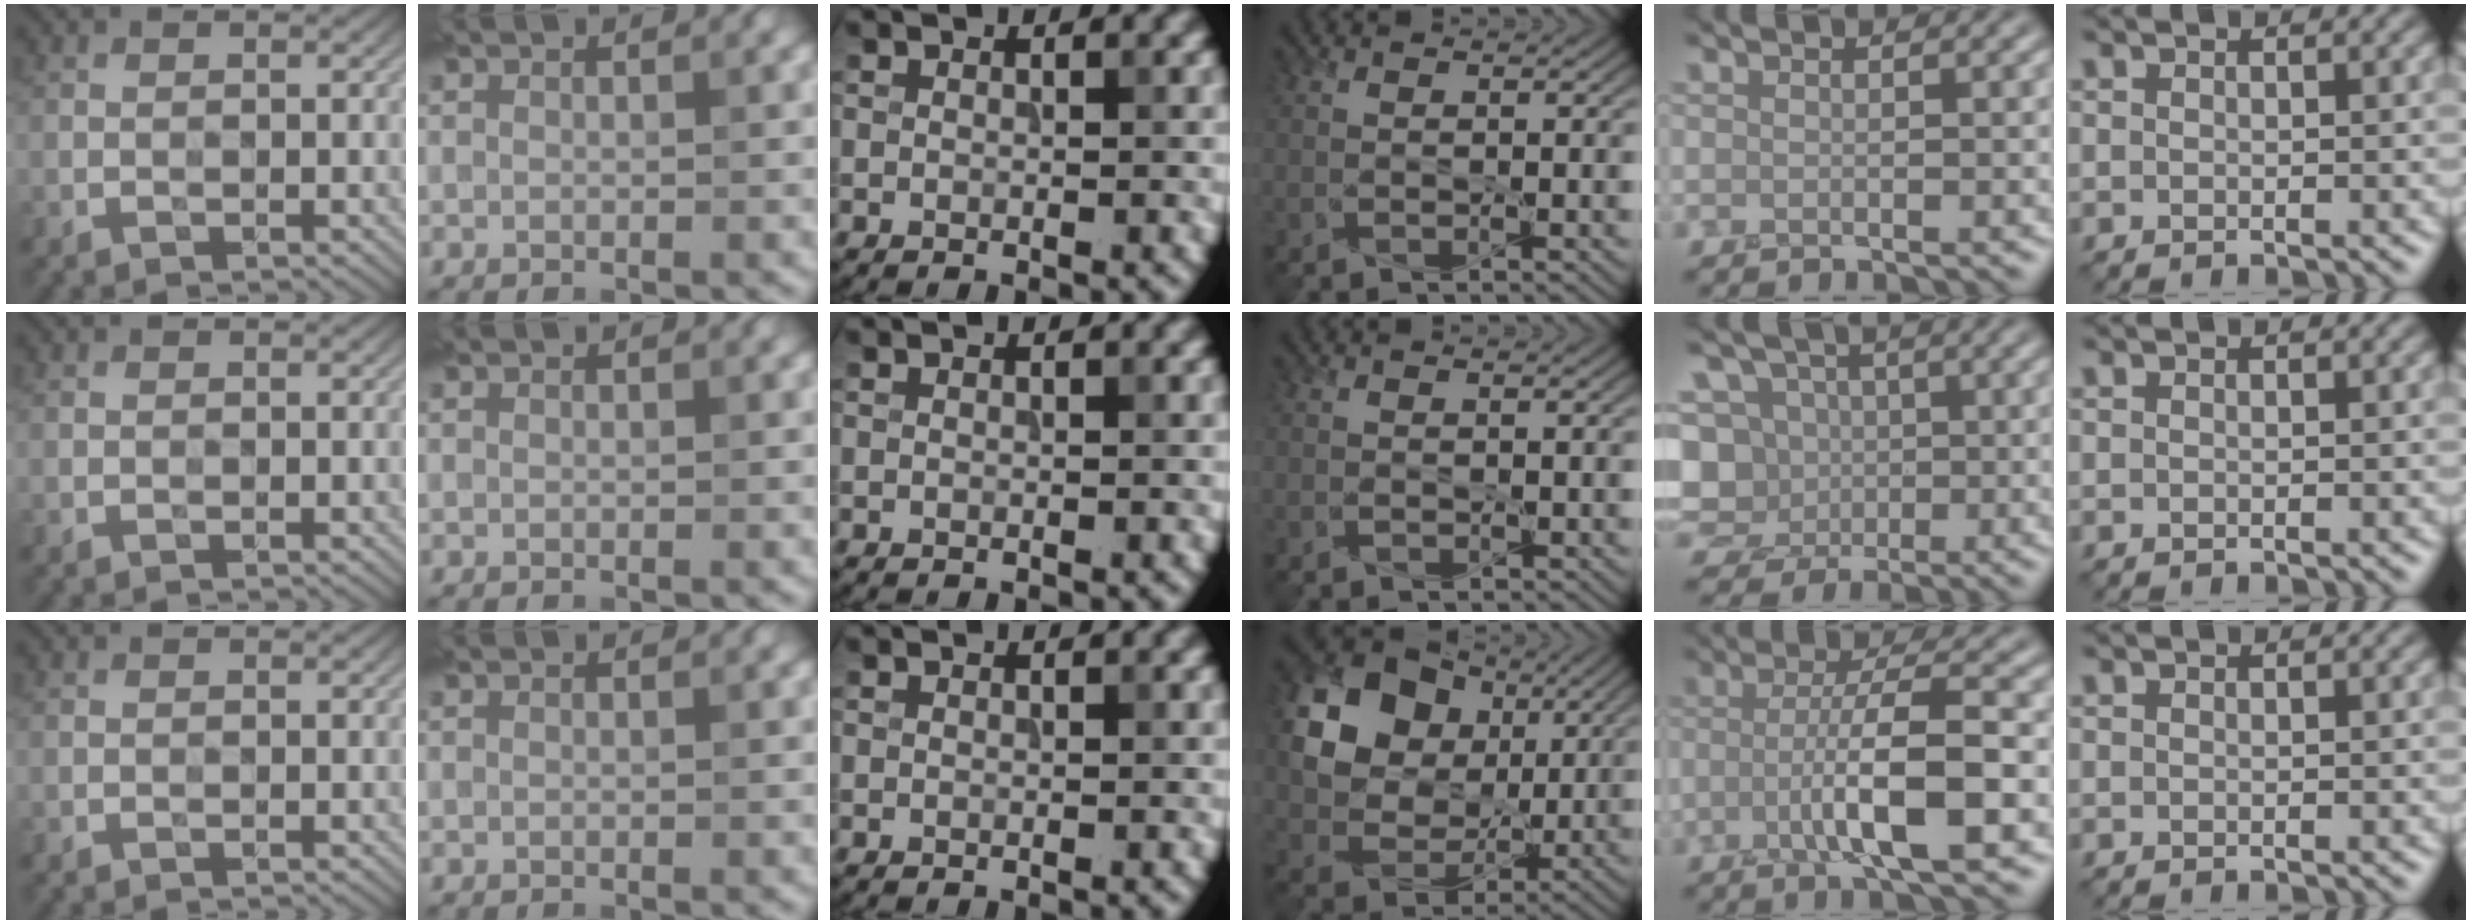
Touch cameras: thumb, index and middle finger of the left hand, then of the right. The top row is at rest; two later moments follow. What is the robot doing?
{"motion": "peel", "object": "bandage"}